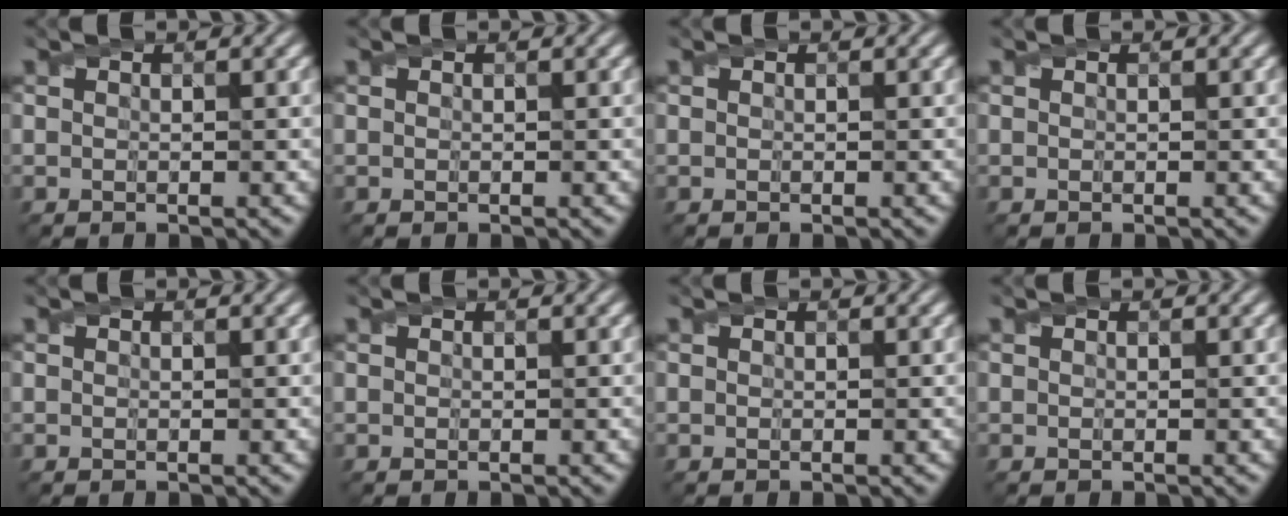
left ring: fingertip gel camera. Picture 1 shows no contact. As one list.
[{"total": 0.0}, {"total": 0.0}, {"total": 0.0}, {"total": 0.0}, {"total": 0.0}, {"total": 0.0}, {"total": 0.0}]